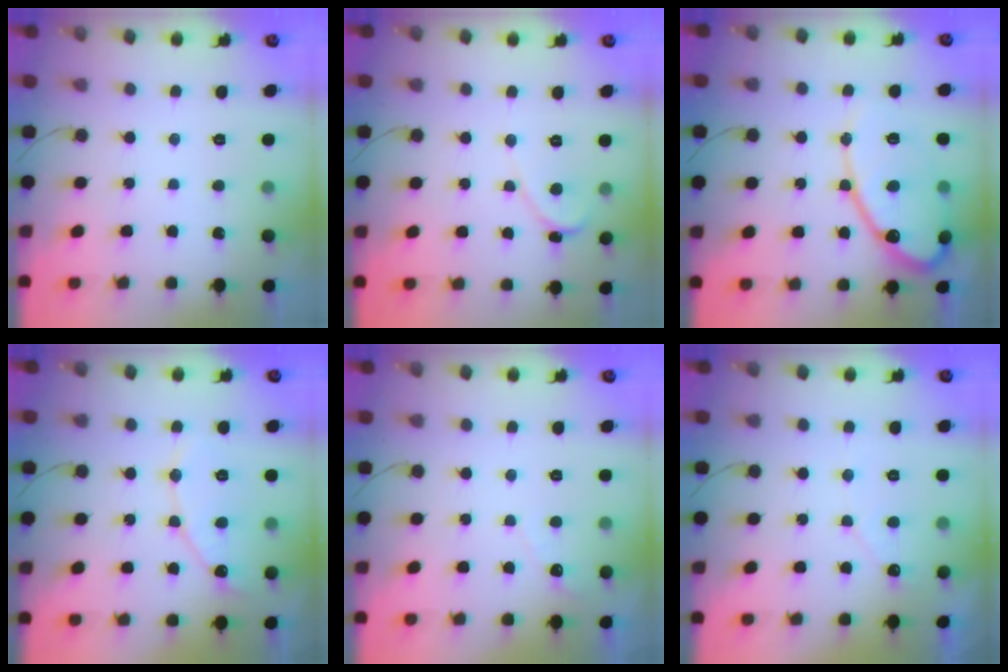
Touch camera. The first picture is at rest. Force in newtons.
{"total": 1.4, "press": 1.3, "slide": 0.1}
{"total": 15.1, "press": 15.0, "slide": 1.6}
{"total": 8.8, "press": 8.7, "slide": 0.9}
{"total": 2.8, "press": 2.8, "slide": 0.1}
{"total": 3.0, "press": 3.0, "slide": 0.1}